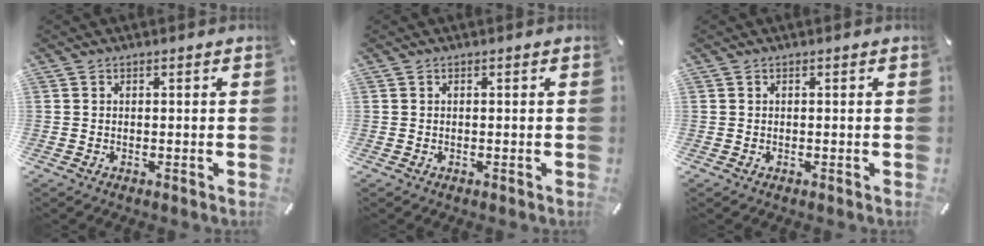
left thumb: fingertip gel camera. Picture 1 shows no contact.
{"total": 0.0}
{"total": 0.0}